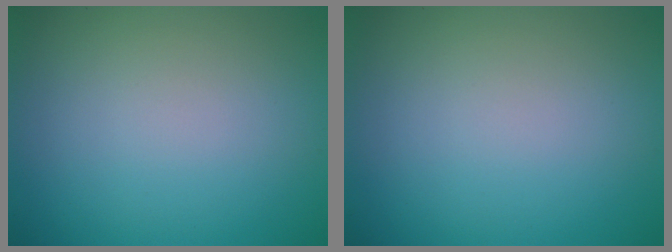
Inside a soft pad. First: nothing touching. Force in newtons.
{"total": 0.0}